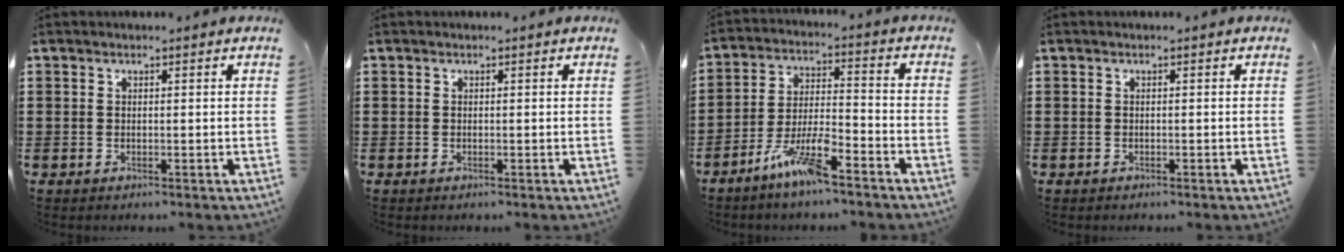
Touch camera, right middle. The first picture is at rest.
{"total": 0.0}
{"total": 7.9, "force": [-5.8, 1.2, 5.2], "torque": [-0.117, -0.003, -0.112]}
{"total": 0.6, "force": [-0.4, 0.4, -0.1], "torque": [0.001, 0.004, -0.011]}